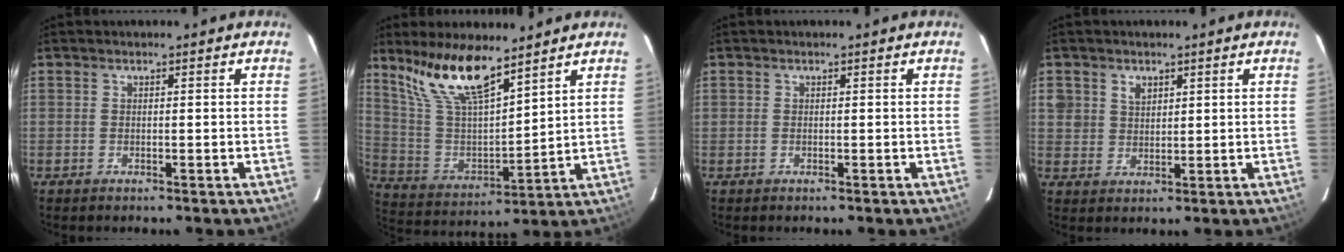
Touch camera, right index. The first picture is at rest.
{"total": 15.5, "force": [11.4, 4.1, 9.7], "torque": [-0.189, 0.008, 0.235]}
{"total": 0.5, "force": [-0.2, 0.5, 0.2], "torque": [-0.002, -0.001, -0.004]}
{"total": 4.2, "force": [1.8, 3.5, 1.3], "torque": [-0.015, 0.011, 0.038]}